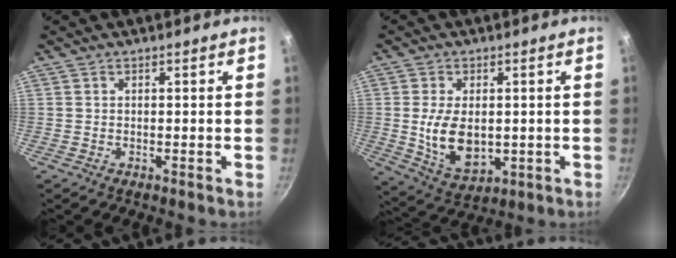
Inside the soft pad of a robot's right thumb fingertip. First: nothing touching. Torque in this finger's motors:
{"motor_torque": [-0.31, 1.03, 1.10, 0.15, 0.08]}